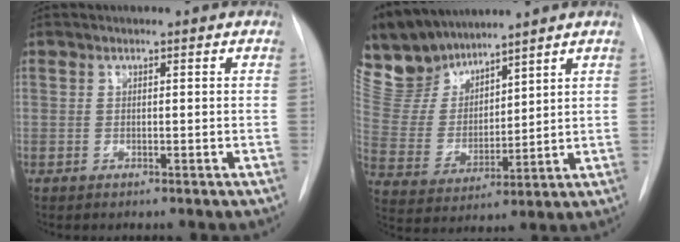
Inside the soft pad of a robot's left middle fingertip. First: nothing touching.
{"total": 11.3, "force": [10.4, 3.4, 2.9], "torque": [-0.079, 0.011, 0.219]}